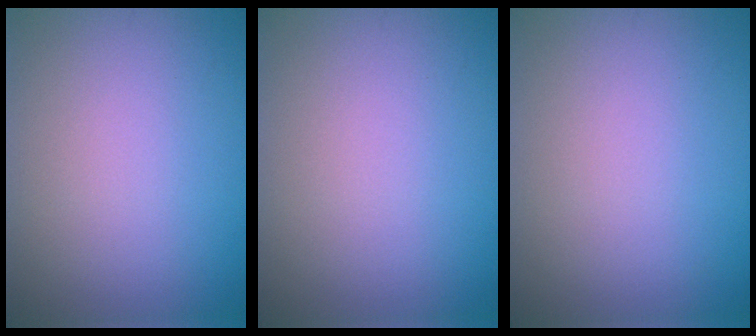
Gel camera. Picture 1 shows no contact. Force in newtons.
{"total": 0.0}
{"total": 0.0}